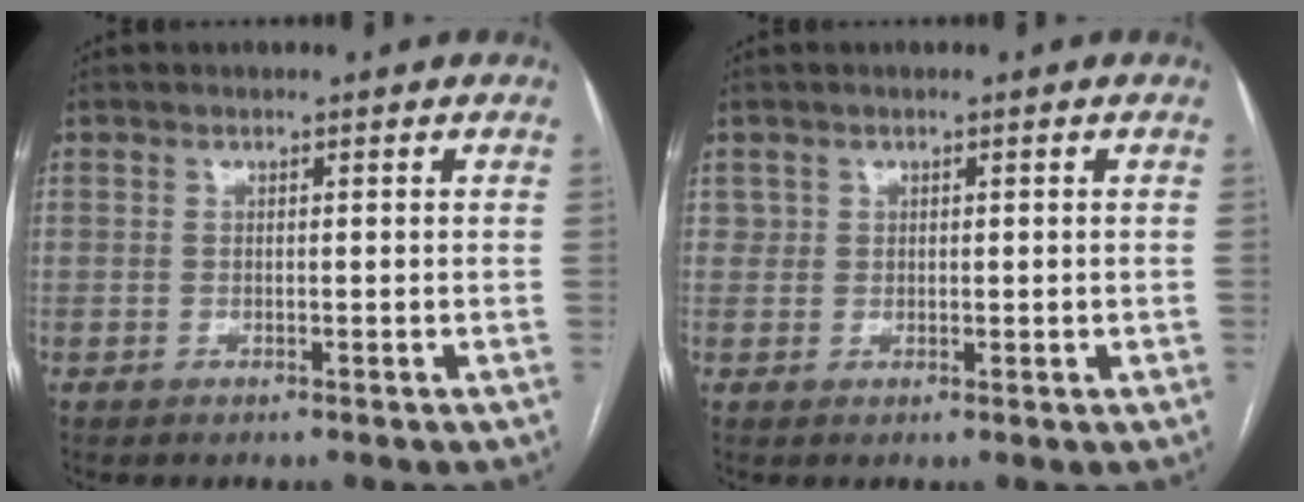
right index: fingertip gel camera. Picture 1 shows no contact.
{"total": 1.6, "force": [0.6, 1.4, 0.3], "torque": [0.001, 0.003, 0.011]}